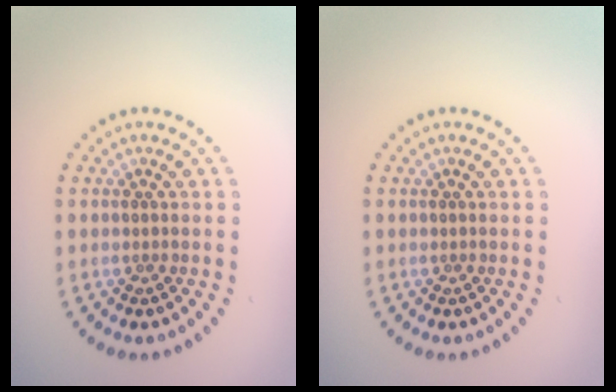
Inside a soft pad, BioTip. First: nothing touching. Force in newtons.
{"total": 0.0}